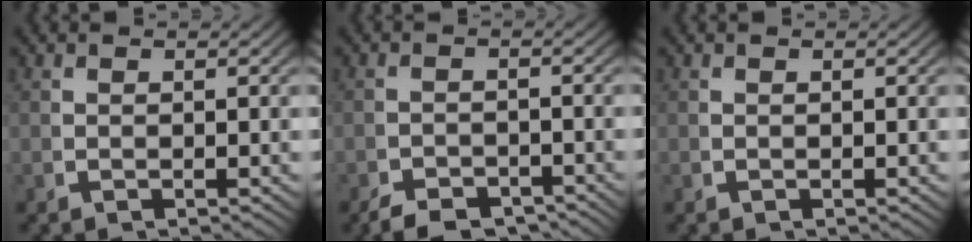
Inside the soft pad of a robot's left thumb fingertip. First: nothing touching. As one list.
[{"total": 3.2, "force": [-2.9, 1.1, 0.9], "torque": [-0.001, -0.011, -0.051]}, {"total": 0.0}]